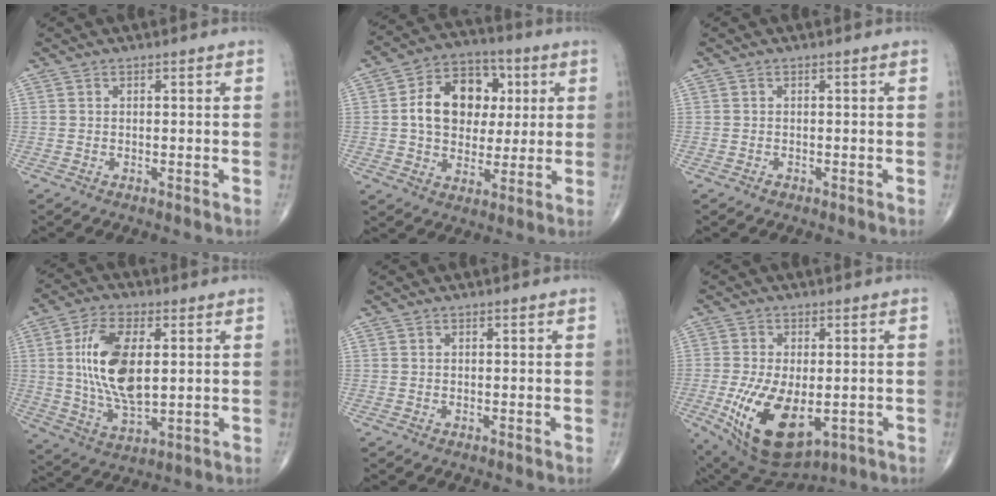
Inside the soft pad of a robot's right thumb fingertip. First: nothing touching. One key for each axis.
{"total": 15.2, "fx": 2.4, "fy": 11.4, "fz": 9.9, "tx": -0.118, "ty": 0.013, "tz": 0.036}
{"total": 0.6, "fx": -0.4, "fy": 0.4, "fz": 0.2, "tx": 0.000, "ty": 0.000, "tz": -0.008}
{"total": 15.1, "fx": 2.3, "fy": 7.4, "fz": 12.9, "tx": -0.246, "ty": -0.014, "tz": 0.048}
{"total": 0.0}
{"total": 15.4, "fx": -3.7, "fy": 8.2, "fz": 12.6, "tx": -0.238, "ty": -0.014, "tz": -0.037}